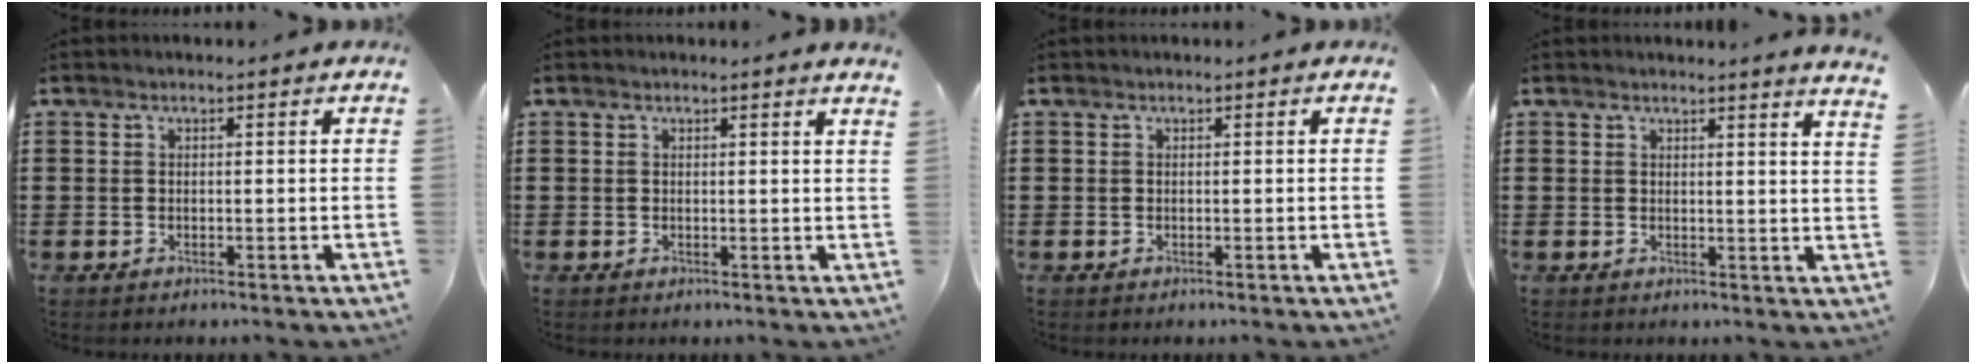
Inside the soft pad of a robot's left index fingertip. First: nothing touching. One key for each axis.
{"total": 0.8, "fx": 0.6, "fy": -0.3, "fz": 0.4, "tx": -0.009, "ty": -0.005, "tz": 0.013}
{"total": 0.0}
{"total": 2.3, "fx": 2.1, "fy": -0.8, "fz": 0.6, "tx": -0.017, "ty": -0.012, "tz": 0.039}